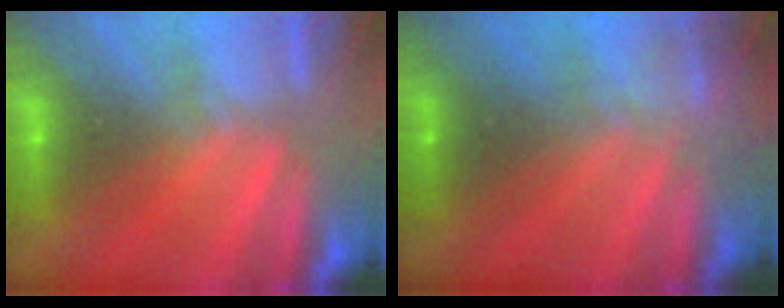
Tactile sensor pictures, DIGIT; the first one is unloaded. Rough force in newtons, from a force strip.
{"total": 2.3}